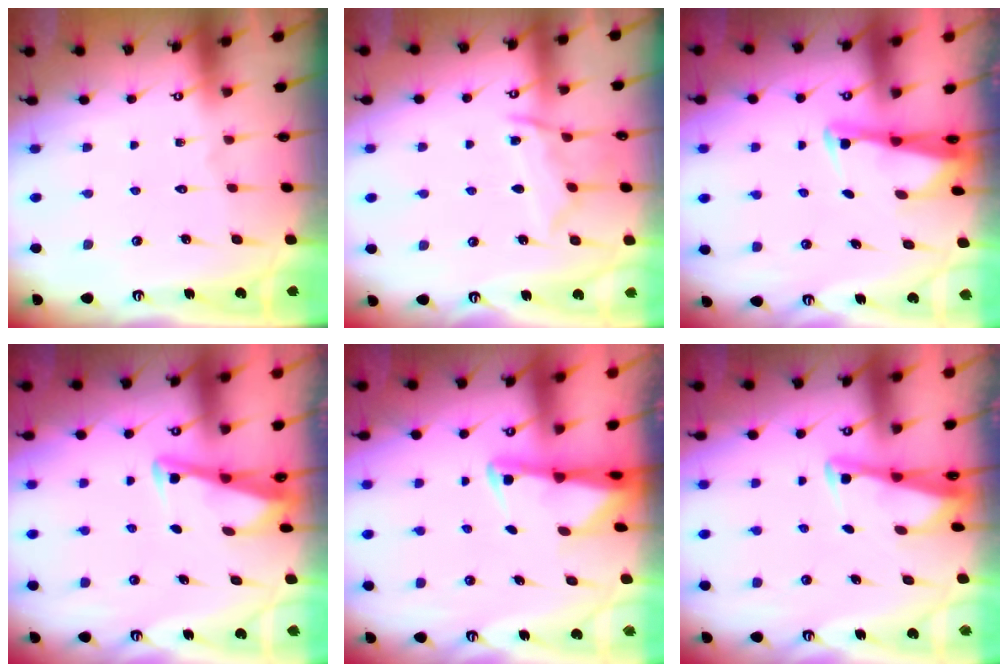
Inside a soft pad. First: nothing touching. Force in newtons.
{"total": 10.0, "press": 9.9, "slide": 0.9}
{"total": 2.6, "press": 2.5, "slide": 0.6}
{"total": 3.5, "press": 3.5, "slide": 0.3}
{"total": 2.4, "press": 2.4, "slide": 0.5}
{"total": 3.0, "press": 2.9, "slide": 0.3}